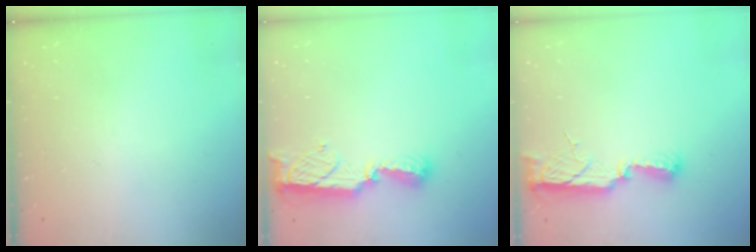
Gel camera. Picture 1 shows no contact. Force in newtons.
{"total": 8.5, "press": 8.4, "slide": 0.2}
{"total": 8.1, "press": 8.1, "slide": 0.7}